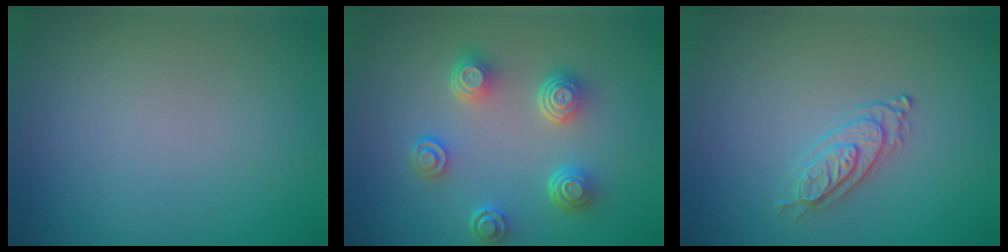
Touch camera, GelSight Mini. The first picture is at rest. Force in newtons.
{"total": 4.7, "press": 3.5, "slide": 3.1}
{"total": 2.2, "press": 2.0, "slide": 0.7}